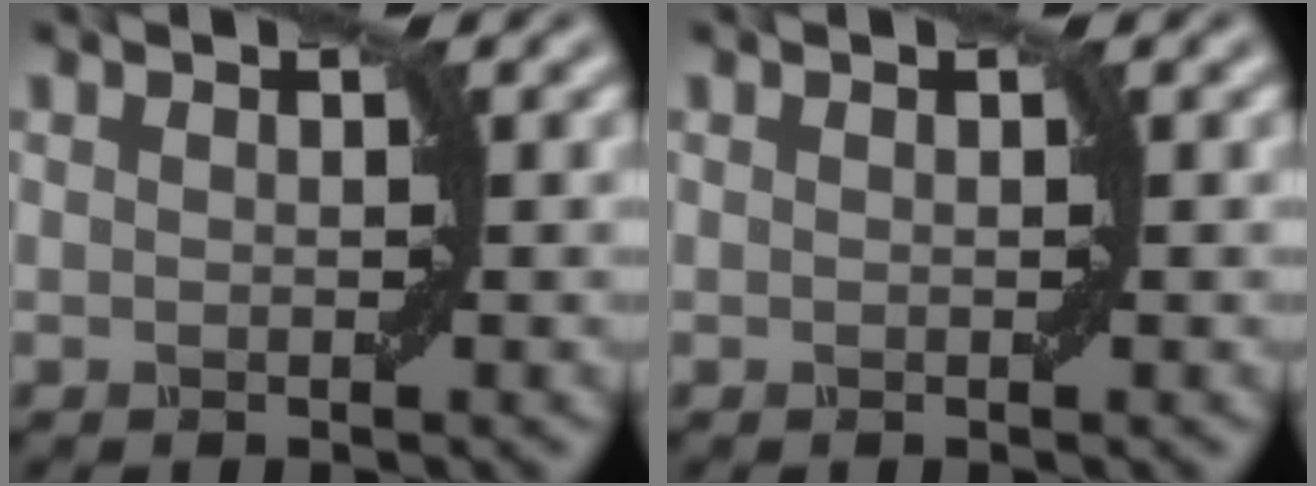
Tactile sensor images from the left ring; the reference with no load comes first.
{"total": 0.0}